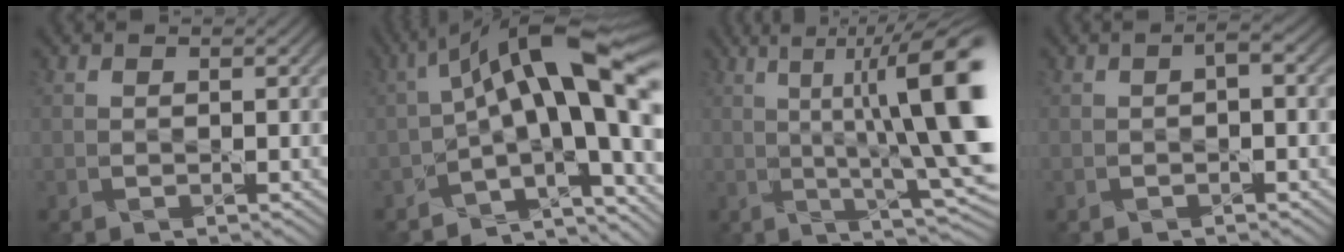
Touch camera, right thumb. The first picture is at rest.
{"total": 15.0, "force": [-0.6, 5.3, 14.1], "torque": [-0.201, 0.025, -0.018]}
{"total": 14.6, "force": [2.1, 3.3, 14.1], "torque": [-0.204, 0.012, 0.045]}
{"total": 0.9, "force": [-0.2, 0.2, 0.8], "torque": [-0.014, 0.004, -0.005]}